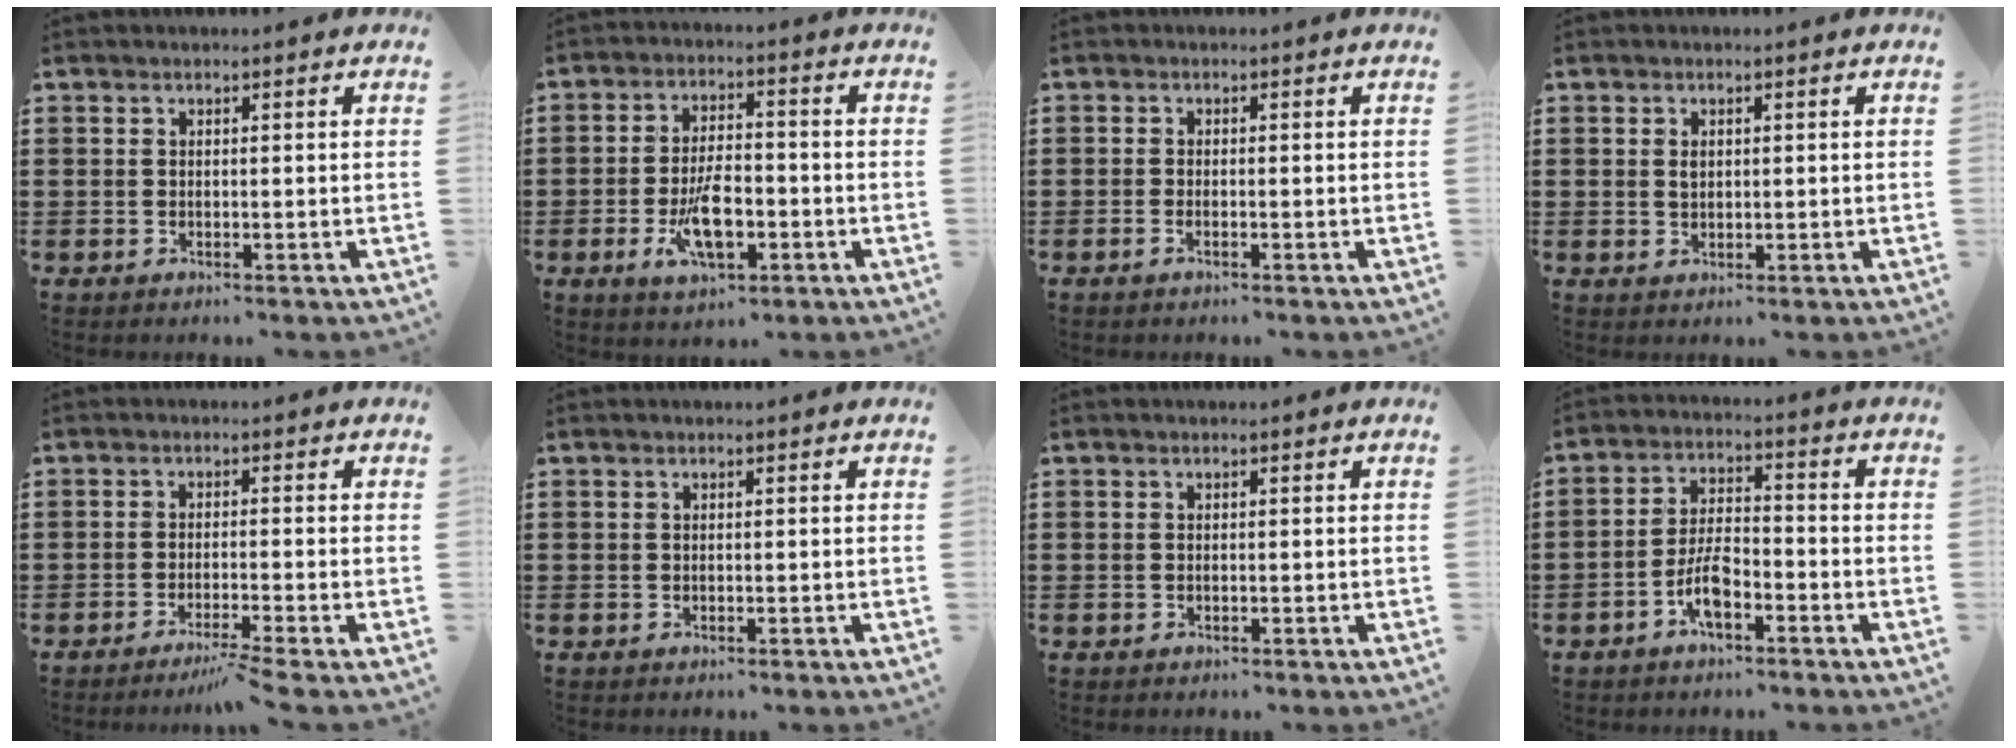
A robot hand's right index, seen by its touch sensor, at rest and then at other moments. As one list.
[{"total": 8.0, "force": [-2.6, 3.4, 6.7], "torque": [-0.134, -0.003, -0.045]}, {"total": 0.7, "force": [-0.5, 0.1, 0.5], "torque": [-0.011, -0.004, -0.008]}, {"total": 1.3, "force": [0.3, 0.9, 0.9], "torque": [-0.021, 0.006, 0.004]}, {"total": 3.0, "force": [-2.3, -0.6, 1.7], "torque": [-0.028, -0.008, -0.043]}, {"total": 0.0}, {"total": 0.0}, {"total": 6.1, "force": [-3.0, 2.3, 4.8], "torque": [-0.113, 0.002, -0.063]}]